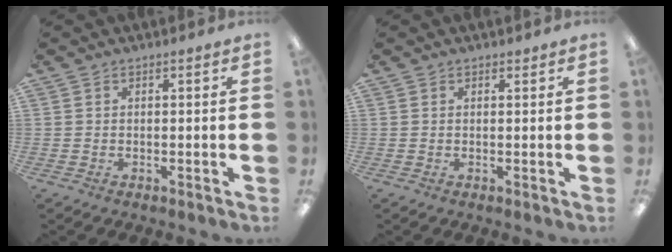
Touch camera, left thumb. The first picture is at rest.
{"total": 0.6, "force": [0.5, 0.3, 0.1], "torque": [0.006, -0.002, 0.007]}